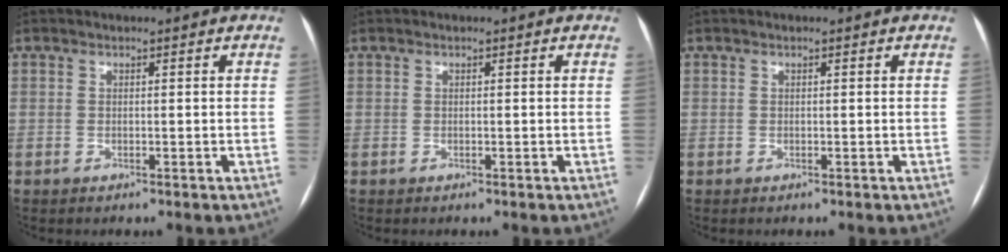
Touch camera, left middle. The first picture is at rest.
{"total": 0.0}
{"total": 0.0}